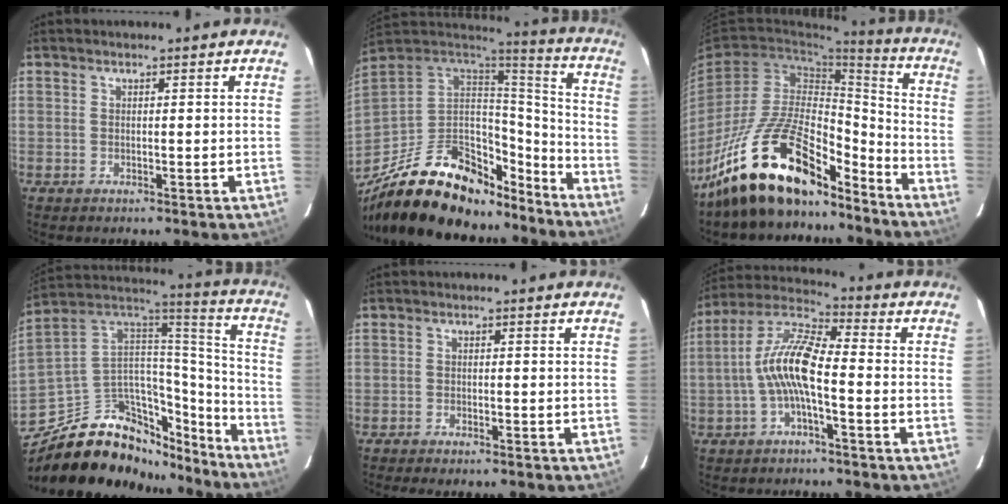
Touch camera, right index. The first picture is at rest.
{"total": 30.7, "force": [-20.9, 14.0, 17.5], "torque": [-0.321, 0.006, -0.310]}
{"total": 21.5, "force": [-16.5, 7.9, 11.3], "torque": [-0.215, 0.015, -0.275]}
{"total": 27.3, "force": [-20.0, 14.5, 11.6], "torque": [-0.211, 0.062, -0.295]}
{"total": 2.7, "force": [-2.3, 0.6, 1.3], "torque": [-0.037, -0.010, -0.041]}
{"total": 9.9, "force": [-2.4, 2.5, 9.2], "torque": [-0.201, 0.017, -0.046]}